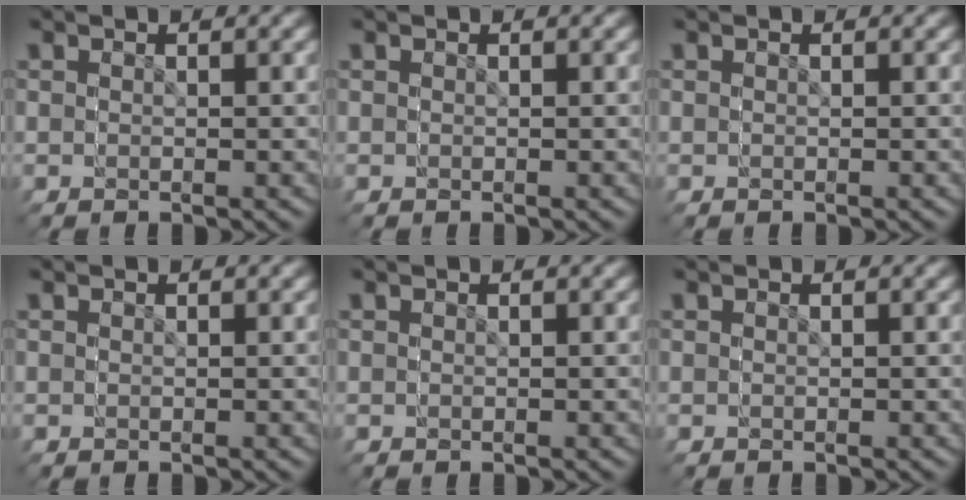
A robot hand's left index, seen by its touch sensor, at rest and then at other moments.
{"total": 0.0}
{"total": 0.0}
{"total": 0.0}
{"total": 0.0}
{"total": 0.0}